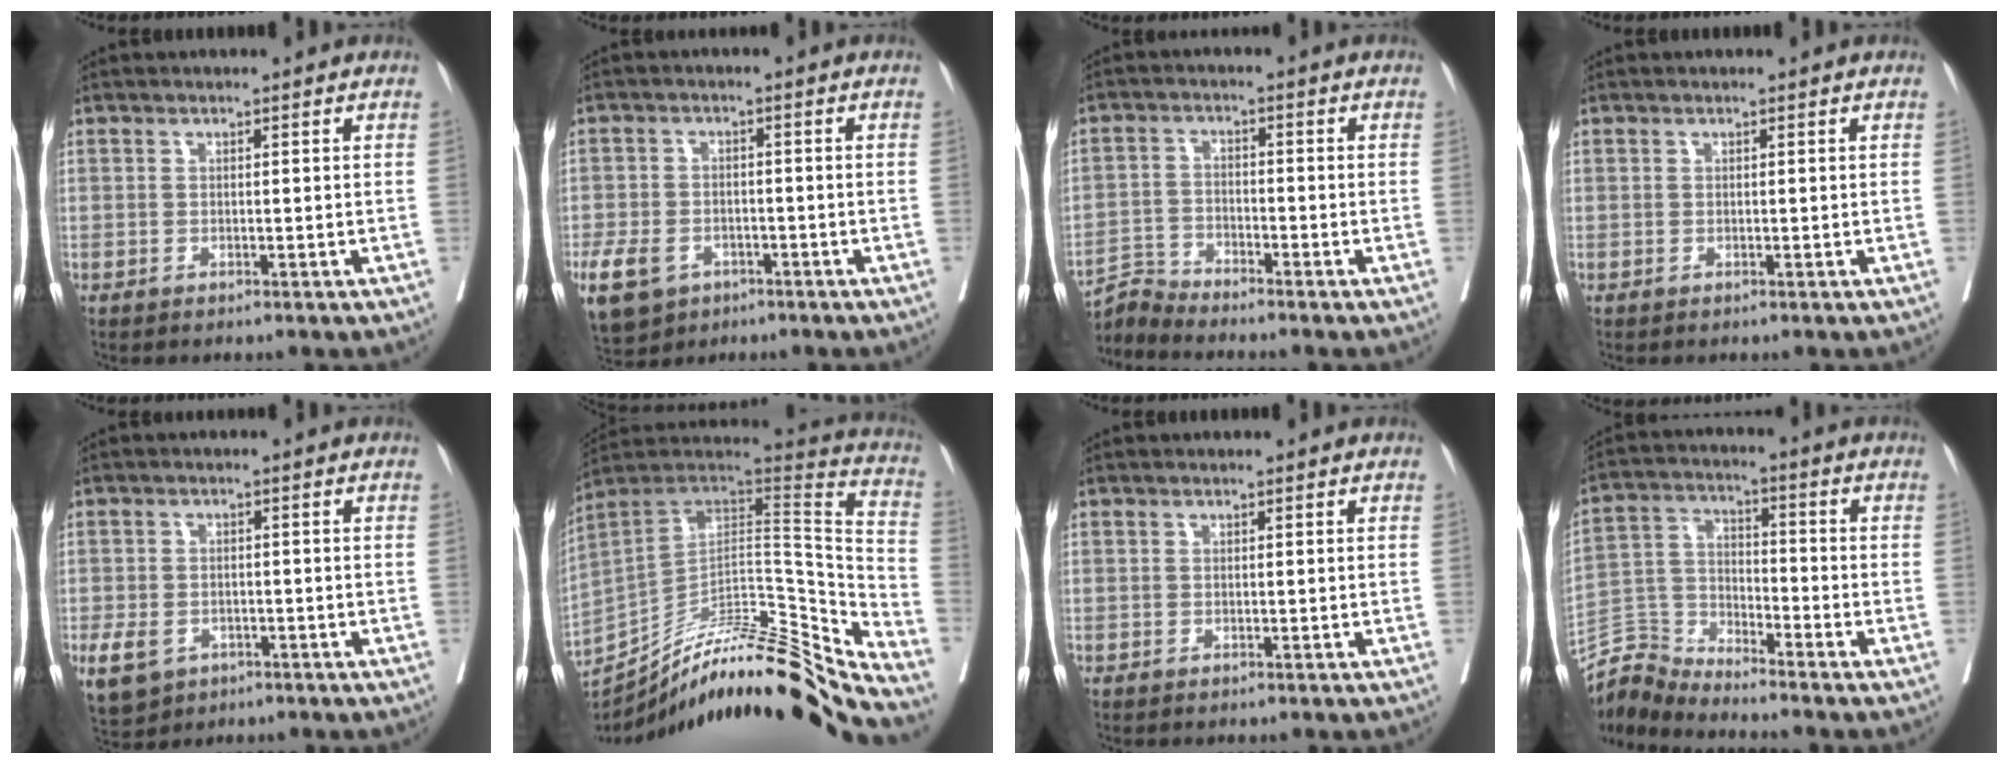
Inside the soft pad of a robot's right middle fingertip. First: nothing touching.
{"total": 13.3, "force": [-6.6, 9.7, 6.2], "torque": [-0.170, -0.004, -0.099]}
{"total": 4.3, "force": [-3.9, -1.3, -1.0], "torque": [0.014, -0.014, -0.075]}
{"total": 0.0}
{"total": 8.0, "force": [-3.8, 6.0, 3.7], "torque": [-0.086, -0.004, -0.051]}
{"total": 32.2, "force": [-26.9, 3.3, 17.3], "torque": [-0.231, -0.006, -0.405]}
{"total": 0.0}
{"total": 6.2, "force": [-6.1, -0.5, -1.4], "torque": [0.020, 0.013, -0.119]}